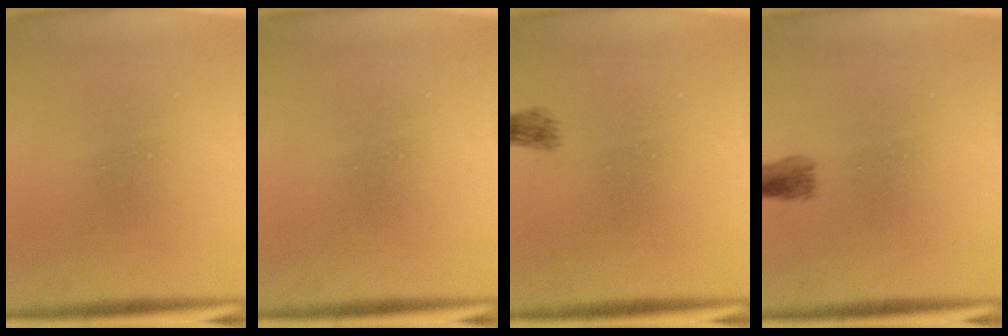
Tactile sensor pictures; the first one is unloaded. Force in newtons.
{"total": 0.0}
{"total": 3.0}
{"total": 1.8}